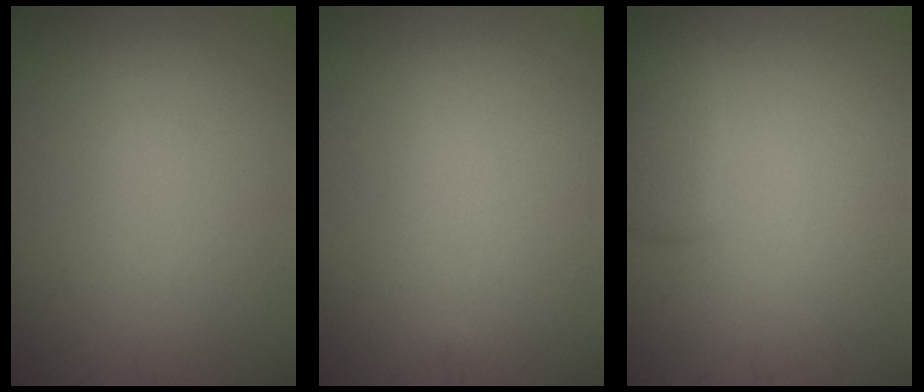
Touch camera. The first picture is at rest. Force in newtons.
{"total": 0.0}
{"total": 2.4, "press": 2.4, "slide": 0.1}